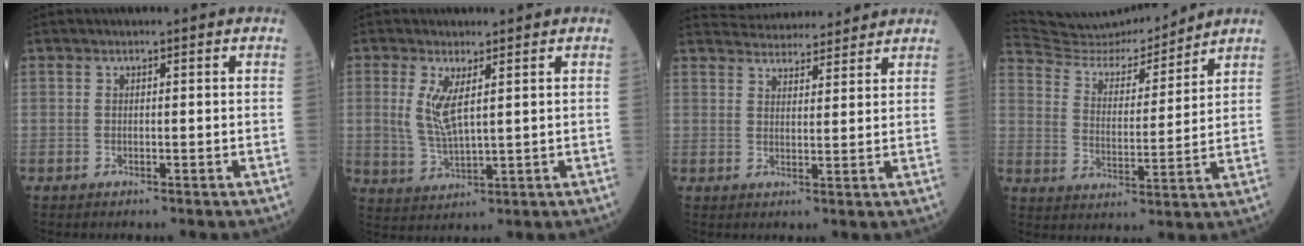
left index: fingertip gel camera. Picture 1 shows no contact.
{"total": 5.2, "force": [1.5, 1.3, 4.8], "torque": [-0.111, -0.001, 0.046]}
{"total": 10.4, "force": [10.0, 1.9, 2.1], "torque": [-0.026, 0.021, 0.137]}
{"total": 14.8, "force": [14.4, 1.3, 3.1], "torque": [-0.062, -0.004, 0.240]}